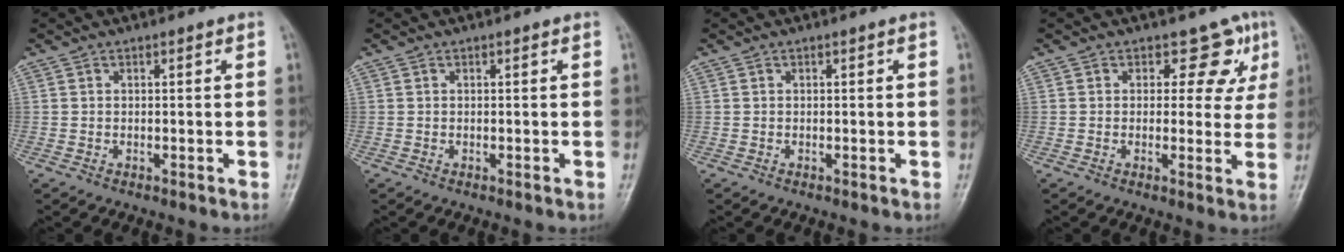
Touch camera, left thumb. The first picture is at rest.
{"total": 0.0}
{"total": 0.0}
{"total": 6.3, "force": [3.1, 4.6, 2.9], "torque": [0.012, -0.008, 0.026]}